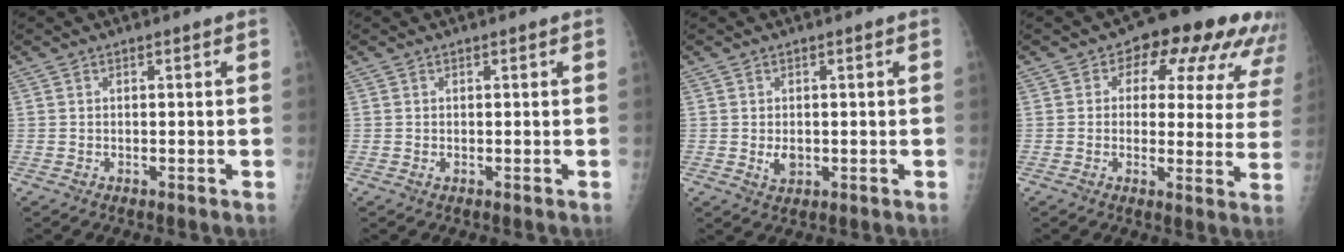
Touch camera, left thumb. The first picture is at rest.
{"total": 0.7, "force": [0.2, 0.3, 0.6], "torque": [-0.012, 0.005, 0.006]}
{"total": 2.6, "force": [-0.1, 1.8, 1.9], "torque": [-0.024, -0.004, 0.003]}
{"total": 15.5, "force": [8.1, 8.5, 10.1], "torque": [-0.074, -0.014, 0.080]}